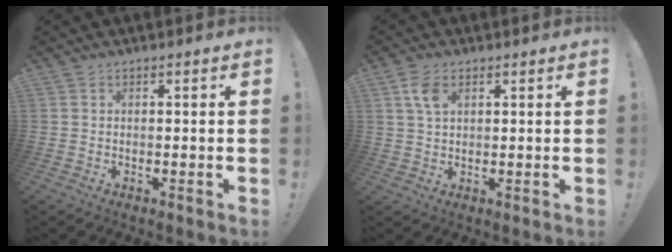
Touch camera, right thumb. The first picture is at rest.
{"total": 5.7, "force": [2.4, 3.3, 3.9], "torque": [-0.067, -0.002, 0.046]}